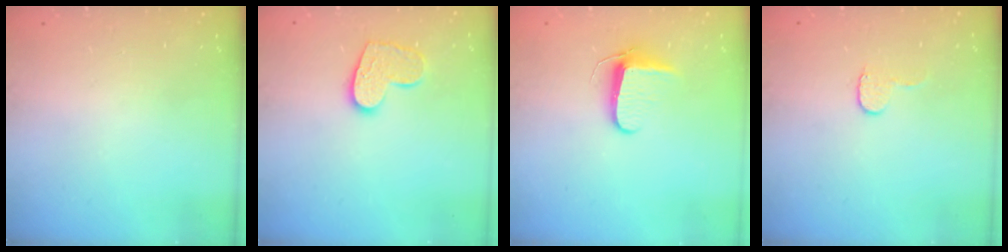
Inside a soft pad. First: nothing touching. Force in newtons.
{"total": 11.3, "press": 11.2, "slide": 0.7}
{"total": 7.8, "press": 7.7, "slide": 1.1}
{"total": 5.2, "press": 5.1, "slide": 0.5}